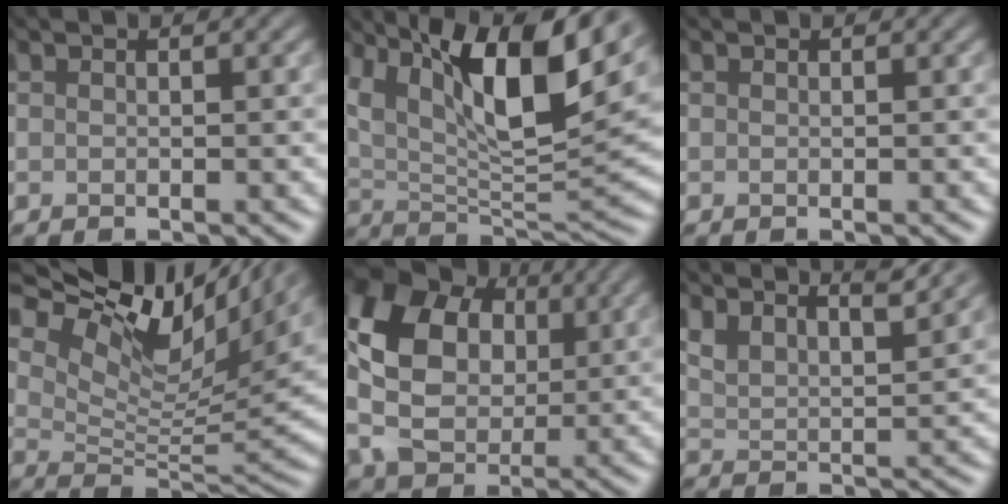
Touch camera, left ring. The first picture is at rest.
{"total": 12.7, "force": [6.0, 4.2, 10.4], "torque": [-0.166, 0.006, 0.103]}
{"total": 0.0}
{"total": 13.4, "force": [9.5, 4.6, 8.2], "torque": [-0.153, 0.026, 0.155]}
{"total": 11.2, "force": [1.3, 8.6, 6.9], "torque": [-0.139, 0.001, 0.019]}
{"total": 6.4, "force": [5.3, 1.7, 3.1], "torque": [-0.044, 0.021, 0.061]}